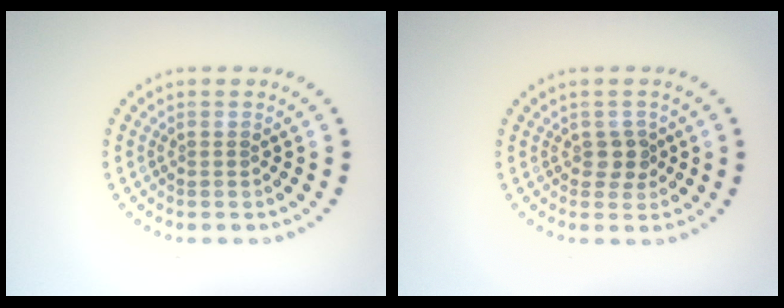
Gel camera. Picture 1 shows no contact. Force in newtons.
{"total": 1.4, "press": 1.4, "slide": 0.5}